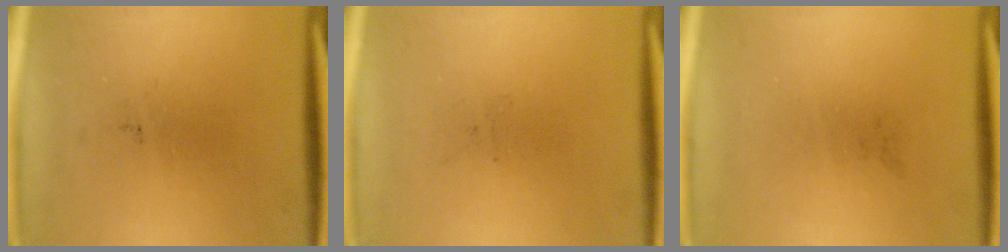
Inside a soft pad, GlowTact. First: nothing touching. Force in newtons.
{"total": 0.0}
{"total": 0.0}